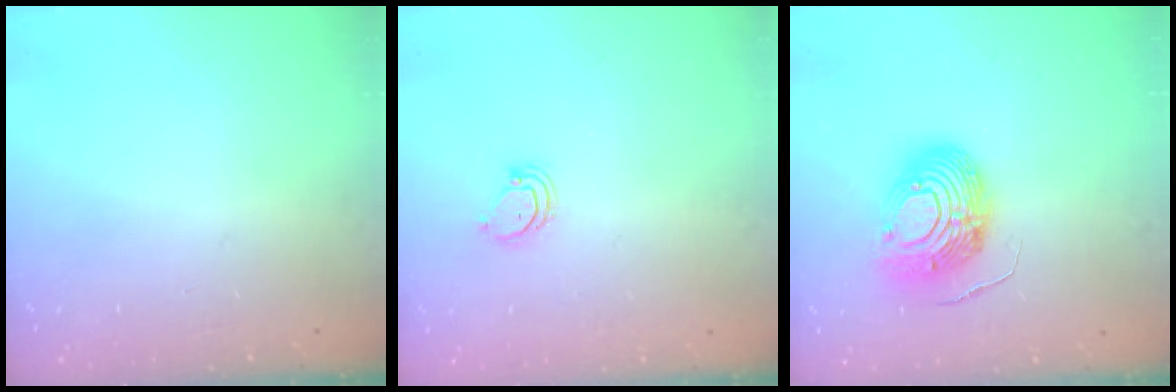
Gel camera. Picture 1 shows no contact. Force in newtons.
{"total": 3.3, "press": 3.3, "slide": 0.4}
{"total": 13.7, "press": 13.7, "slide": 1.2}